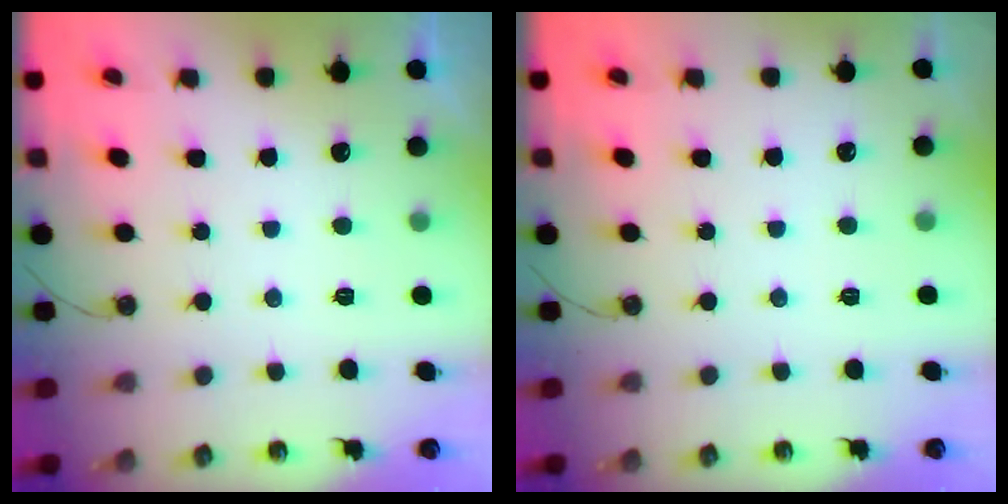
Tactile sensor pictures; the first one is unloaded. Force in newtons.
{"total": 2.5, "press": 2.5, "slide": 0.3}